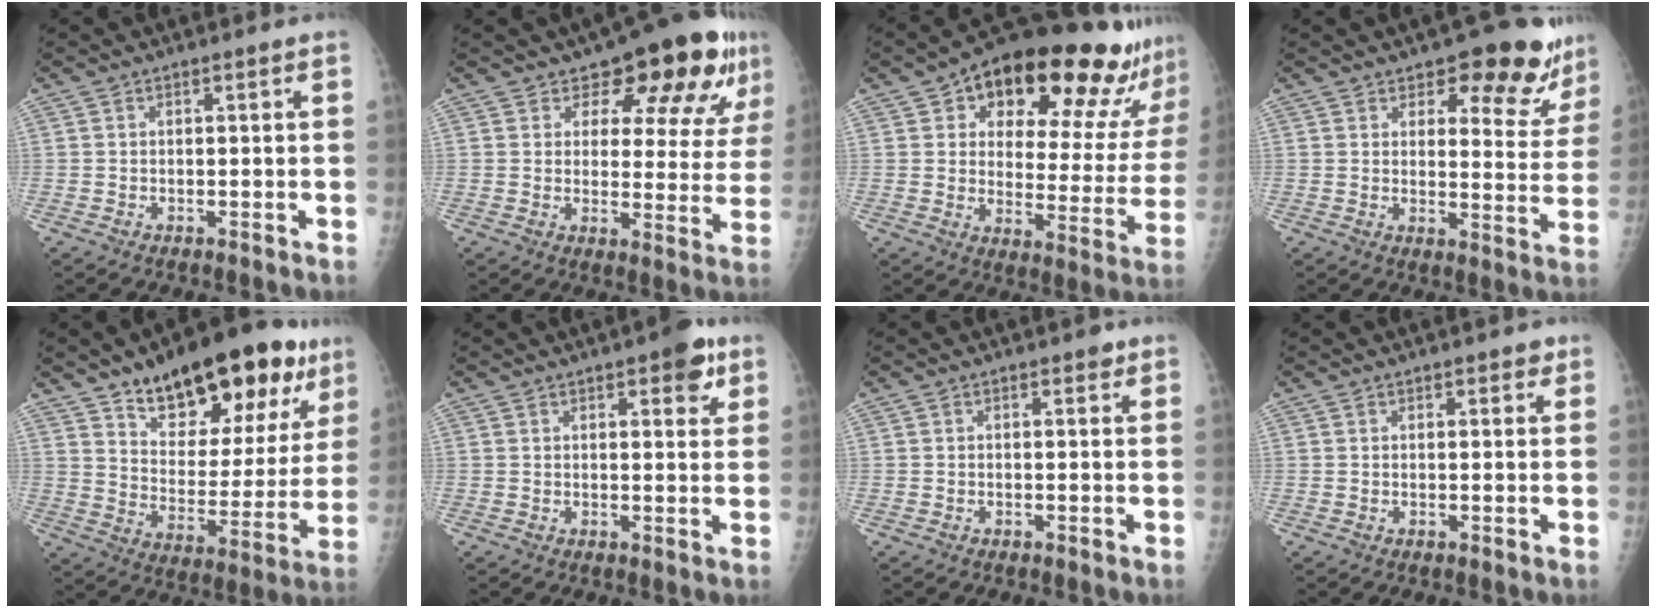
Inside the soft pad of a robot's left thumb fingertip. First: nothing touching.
{"total": 15.0, "force": [9.7, 6.9, 9.0], "torque": [-0.068, -0.055, 0.117]}
{"total": 24.7, "force": [16.5, 9.5, 15.8], "torque": [-0.178, -0.055, 0.222]}
{"total": 13.6, "force": [10.2, 6.0, 6.7], "torque": [-0.021, -0.065, 0.119]}
{"total": 26.0, "force": [15.8, 11.3, 17.3], "torque": [-0.208, -0.048, 0.240]}
{"total": 5.9, "force": [3.2, 2.4, 4.3], "torque": [-0.033, -0.010, 0.033]}
{"total": 1.0, "force": [0.5, 0.6, 0.6], "torque": [0.000, 0.000, 0.003]}
{"total": 1.7, "force": [1.1, 1.0, 0.9], "torque": [0.003, -0.002, 0.010]}